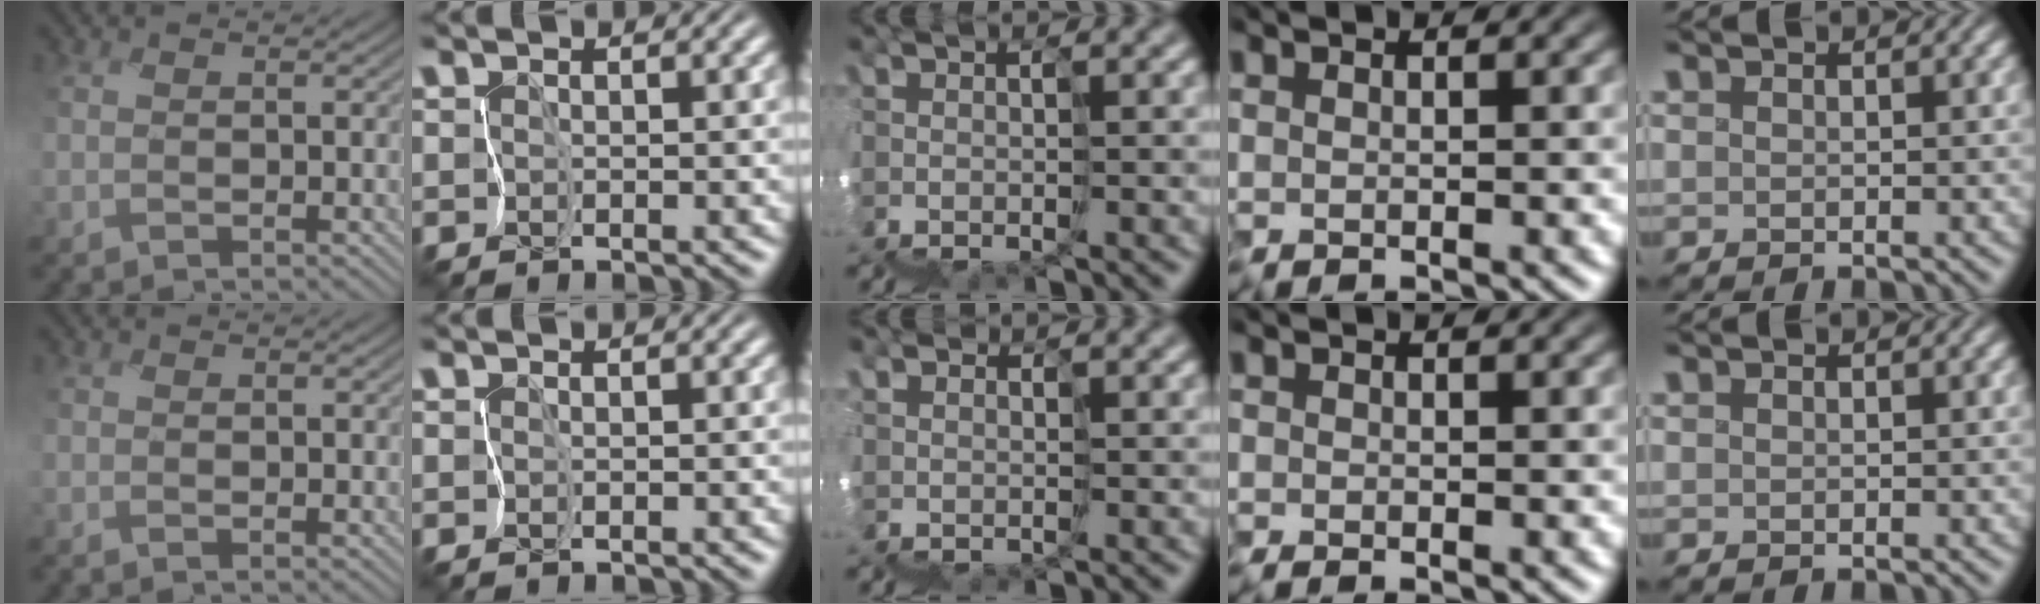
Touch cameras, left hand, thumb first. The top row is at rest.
{"middle": {"total": 2.4, "force": [0.7, -0.6, -2.2], "torque": [0.016, 0.013, 0.012]}, "ring": {"total": 0.5, "force": [-0.4, 0.3, -0.2], "torque": [0.006, 0.000, -0.007]}}